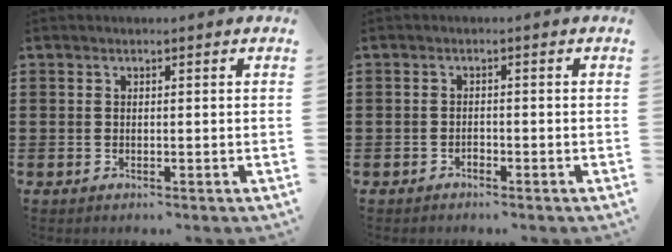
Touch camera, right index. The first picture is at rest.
{"total": 0.8, "force": [-0.7, 0.4, 0.2], "torque": [-0.007, 0.000, -0.015]}